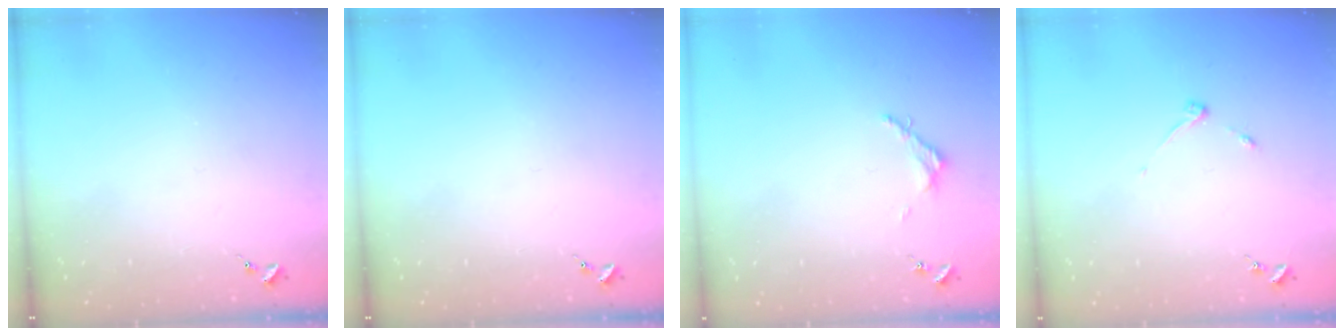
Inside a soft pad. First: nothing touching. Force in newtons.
{"total": 0.0}
{"total": 3.1, "press": 3.1, "slide": 0.4}
{"total": 3.8, "press": 3.8, "slide": 0.5}